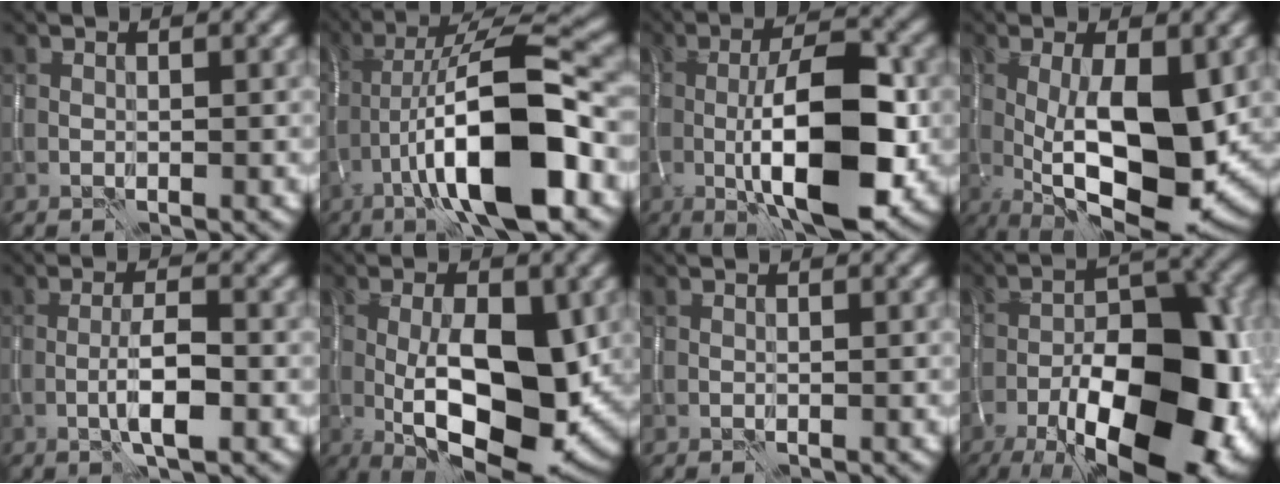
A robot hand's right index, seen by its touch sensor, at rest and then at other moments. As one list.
[{"total": 12.6, "force": [-4.7, 2.8, 11.4], "torque": [-0.189, 0.015, -0.078]}, {"total": 11.3, "force": [-1.8, 3.7, 10.5], "torque": [-0.165, 0.002, -0.035]}, {"total": 12.2, "force": [-1.3, 4.4, 11.3], "torque": [-0.178, -0.008, -0.023]}, {"total": 3.3, "force": [-1.2, 0.6, 3.0], "torque": [-0.054, 0.002, -0.025]}, {"total": 12.2, "force": [-2.0, 5.0, 11.0], "torque": [-0.168, -0.001, -0.032]}, {"total": 0.0}, {"total": 16.1, "force": [-6.2, 7.4, 13.0], "torque": [-0.175, -0.007, -0.094]}]